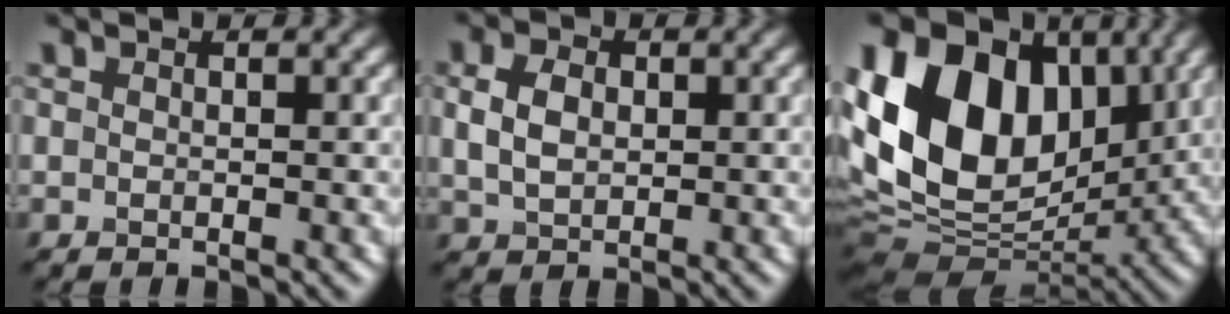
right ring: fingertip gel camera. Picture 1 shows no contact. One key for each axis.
{"total": 3.4, "fx": 0.6, "fy": 2.4, "fz": 2.3, "tx": -0.057, "ty": 0.003, "tz": 0.014}
{"total": 16.9, "fx": 3.7, "fy": 11.8, "fz": 11.4, "tx": -0.230, "ty": 0.020, "tz": 0.064}